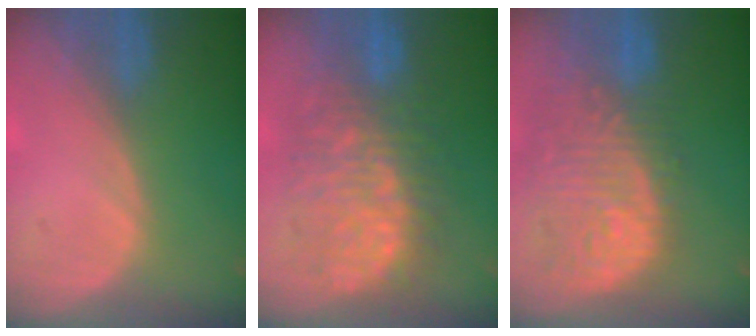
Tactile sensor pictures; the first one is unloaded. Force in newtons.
{"total": 12.1, "press": 12.0, "slide": 1.5}
{"total": 13.4, "press": 11.3, "slide": 7.3}